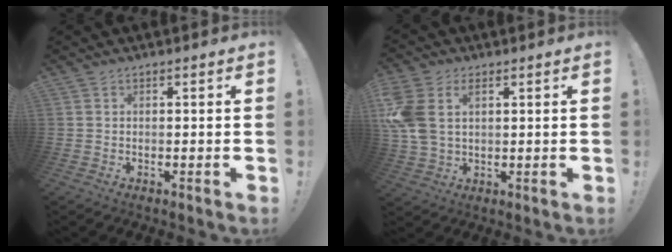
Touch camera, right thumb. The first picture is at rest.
{"total": 9.4, "force": [3.3, 6.2, 6.2], "torque": [-0.134, -0.011, 0.064]}